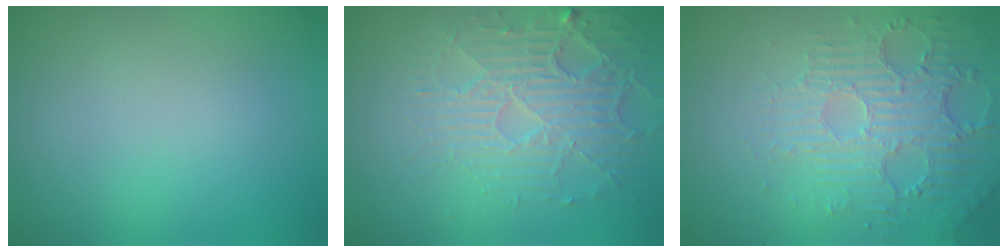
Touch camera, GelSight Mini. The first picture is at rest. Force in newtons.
{"total": 4.3, "press": 3.8, "slide": 2.0}
{"total": 5.0, "press": 3.6, "slide": 3.5}